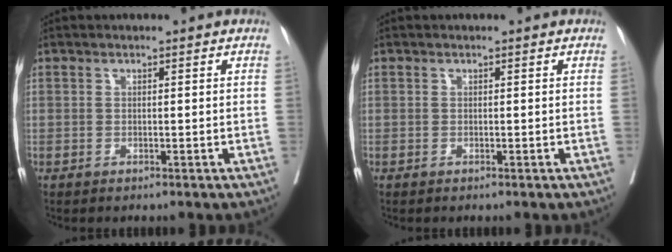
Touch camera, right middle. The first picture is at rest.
{"total": 0.0}